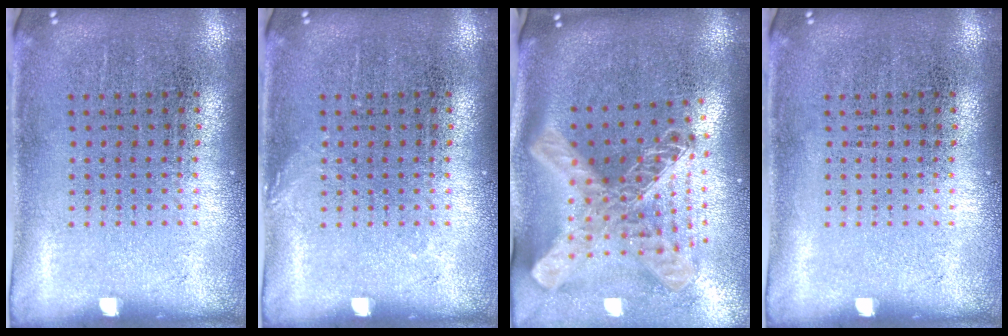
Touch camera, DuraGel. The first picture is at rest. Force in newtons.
{"total": 0.6, "press": 0.5, "slide": 0.1}
{"total": 3.0, "press": 2.1, "slide": 2.1}
{"total": 0.0}